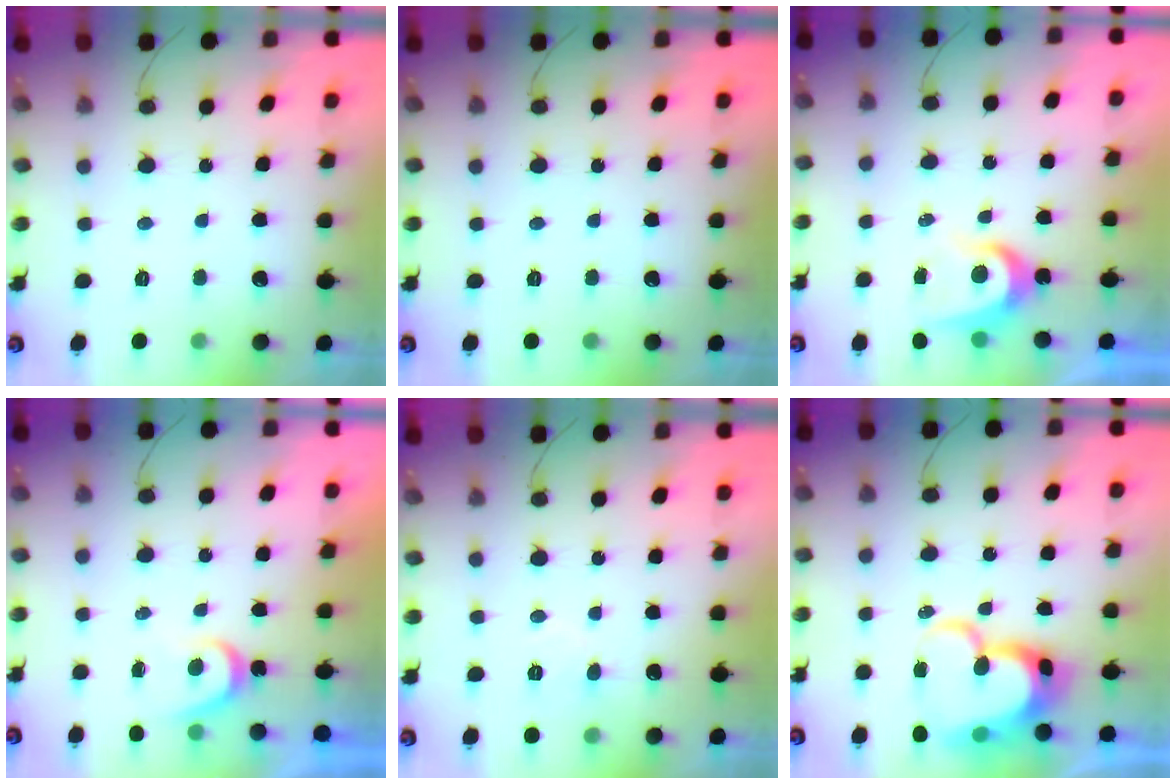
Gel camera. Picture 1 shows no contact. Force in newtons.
{"total": 0.0}
{"total": 6.4, "press": 6.4, "slide": 0.4}
{"total": 3.6, "press": 3.5, "slide": 0.3}
{"total": 5.5, "press": 5.5, "slide": 0.5}
{"total": 17.1, "press": 17.1, "slide": 1.7}